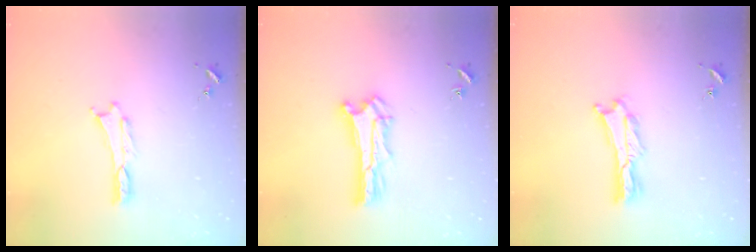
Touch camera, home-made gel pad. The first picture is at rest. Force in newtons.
{"total": 1.5, "press": 1.5, "slide": 0.2}
{"total": 1.4, "press": 1.4, "slide": 0.3}